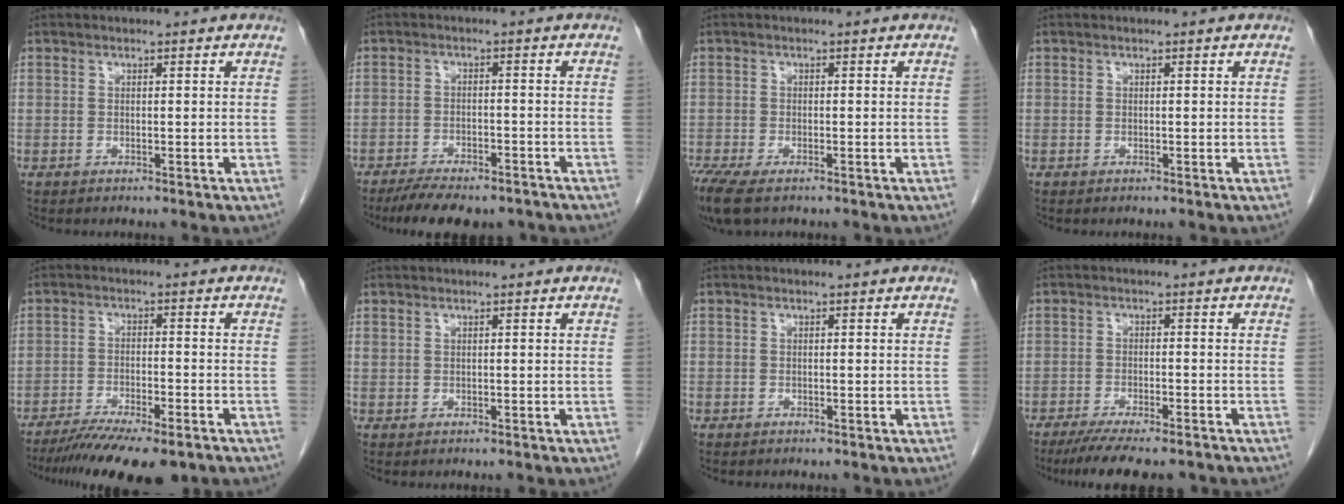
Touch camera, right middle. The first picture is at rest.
{"total": 11.1, "force": [-9.2, 3.6, 5.0], "torque": [-0.071, 0.003, -0.130]}
{"total": 7.2, "force": [-5.1, 2.6, 4.4], "torque": [-0.090, -0.020, -0.088]}
{"total": 0.0}
{"total": 13.0, "force": [-10.2, 2.6, 7.7], "torque": [-0.119, -0.021, -0.156]}
{"total": 0.0}
{"total": 0.5, "force": [-0.4, 0.4, 0.0], "torque": [-0.007, 0.003, -0.009]}
{"total": 11.4, "force": [-9.5, 2.2, 5.8], "torque": [-0.084, -0.014, -0.138]}